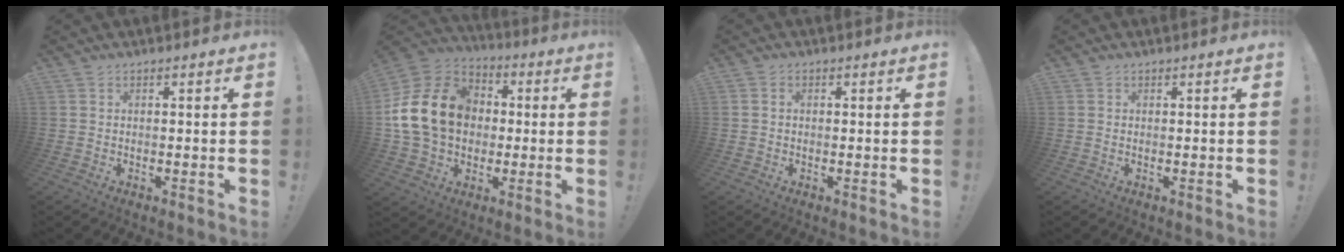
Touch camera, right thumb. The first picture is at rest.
{"total": 20.8, "force": [2.2, 16.8, 12.0], "torque": [-0.211, 0.014, 0.061]}
{"total": 0.9, "force": [-0.2, 0.8, 0.4], "torque": [-0.011, 0.005, -0.004]}
{"total": 0.0}